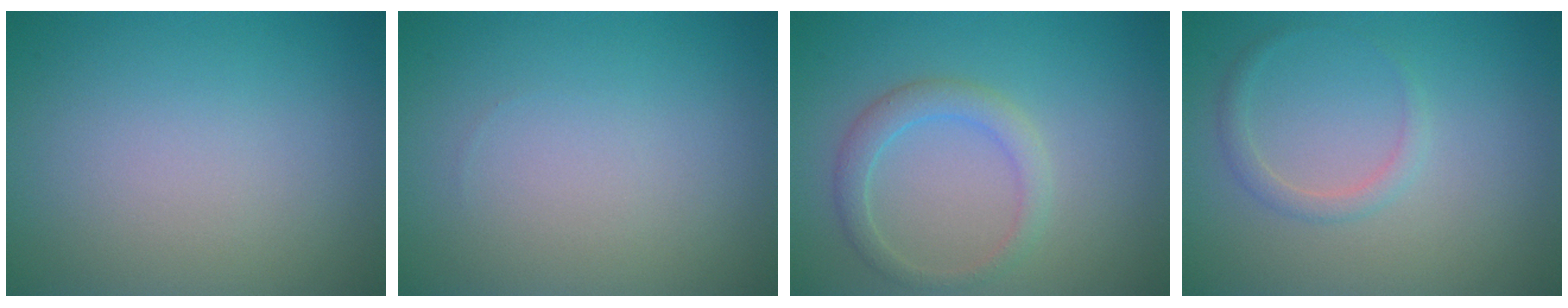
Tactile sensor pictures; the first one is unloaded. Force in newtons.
{"total": 0.0}
{"total": 2.3, "press": 2.3, "slide": 0.2}
{"total": 1.3, "press": 1.3, "slide": 0.1}